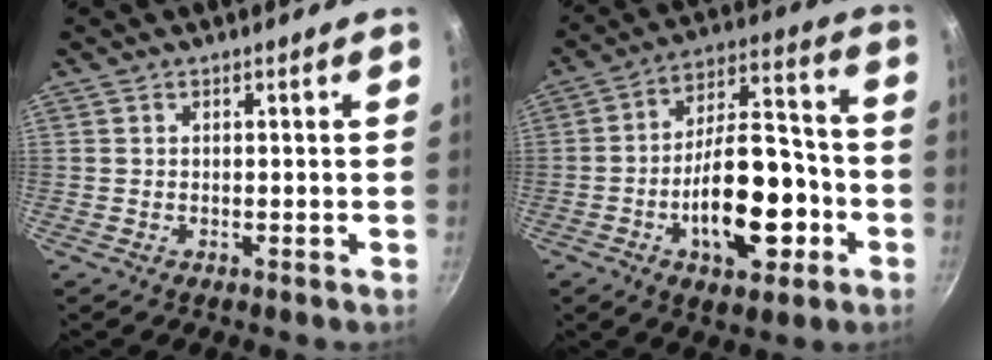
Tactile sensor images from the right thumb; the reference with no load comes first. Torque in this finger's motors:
{"motor_torque": [1.89, 2.29, 0.20, 0.04, 0.14]}